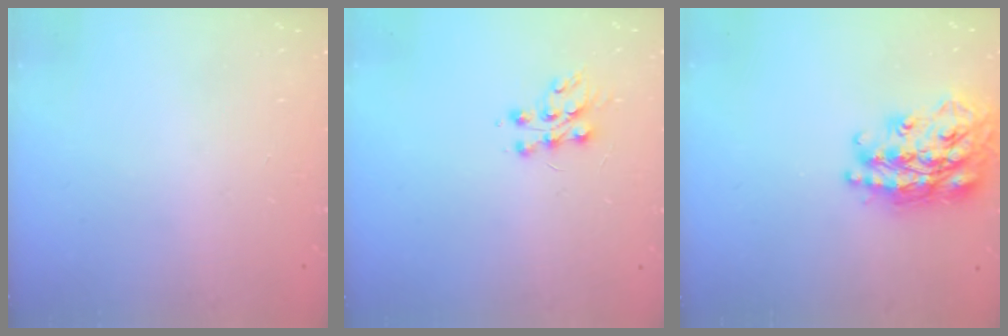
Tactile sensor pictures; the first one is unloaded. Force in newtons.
{"total": 7.9, "press": 7.8, "slide": 0.6}
{"total": 23.2, "press": 23.2, "slide": 1.8}